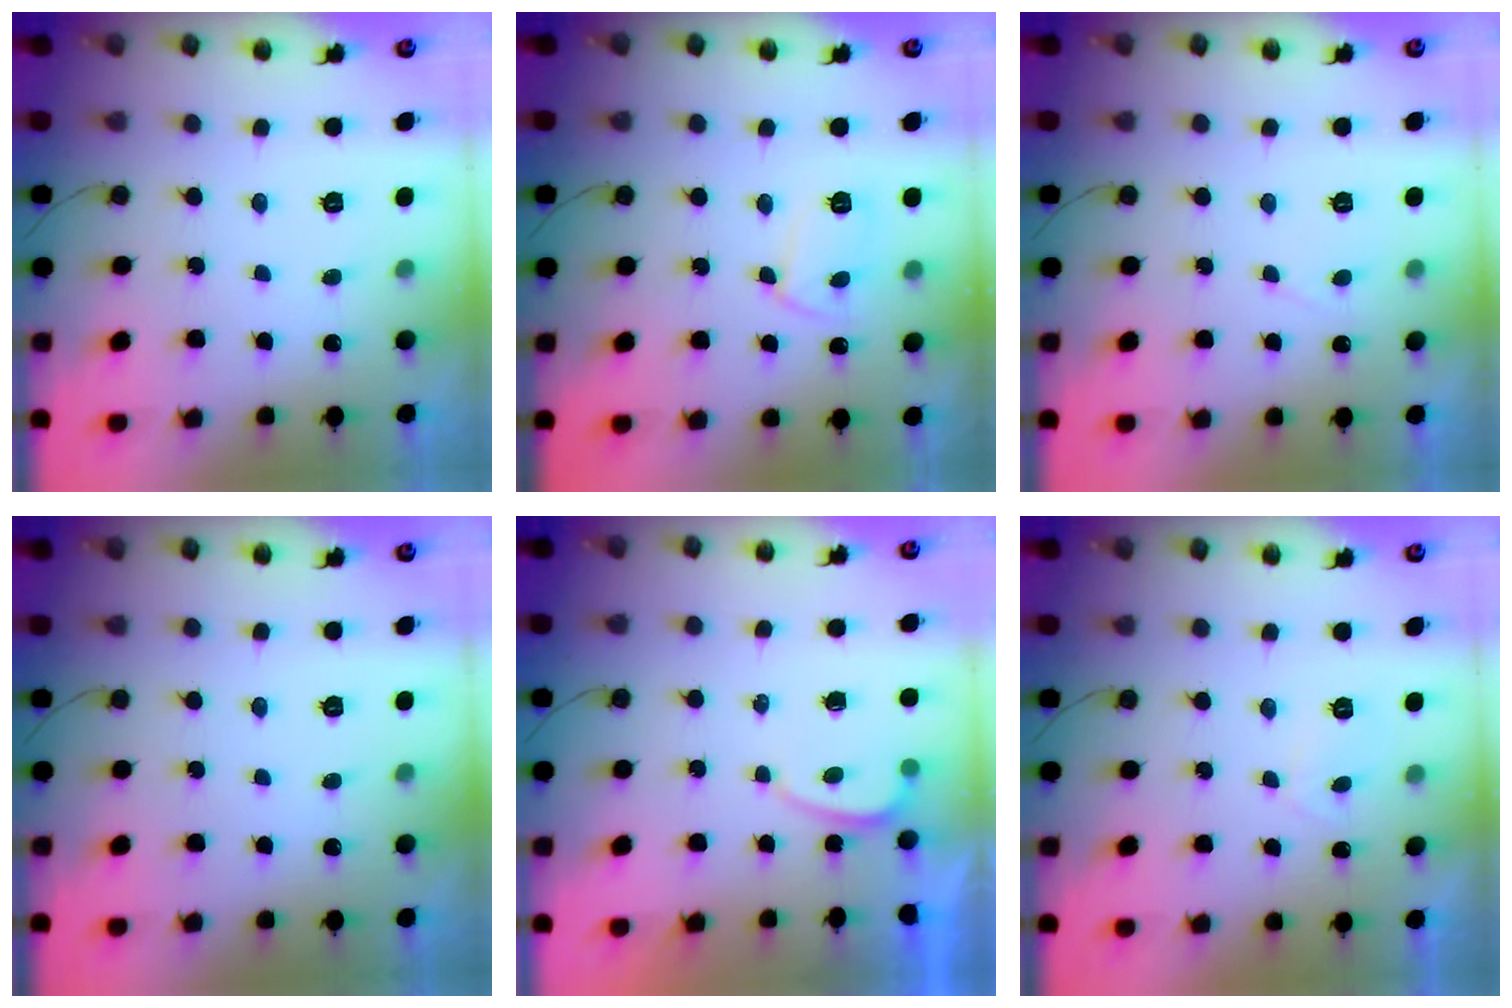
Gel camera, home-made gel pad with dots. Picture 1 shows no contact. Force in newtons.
{"total": 7.6, "press": 7.6, "slide": 0.6}
{"total": 2.6, "press": 2.6, "slide": 0.3}
{"total": 0.0}
{"total": 0.6, "press": 0.4, "slide": 0.5}
{"total": 1.6, "press": 1.4, "slide": 0.7}